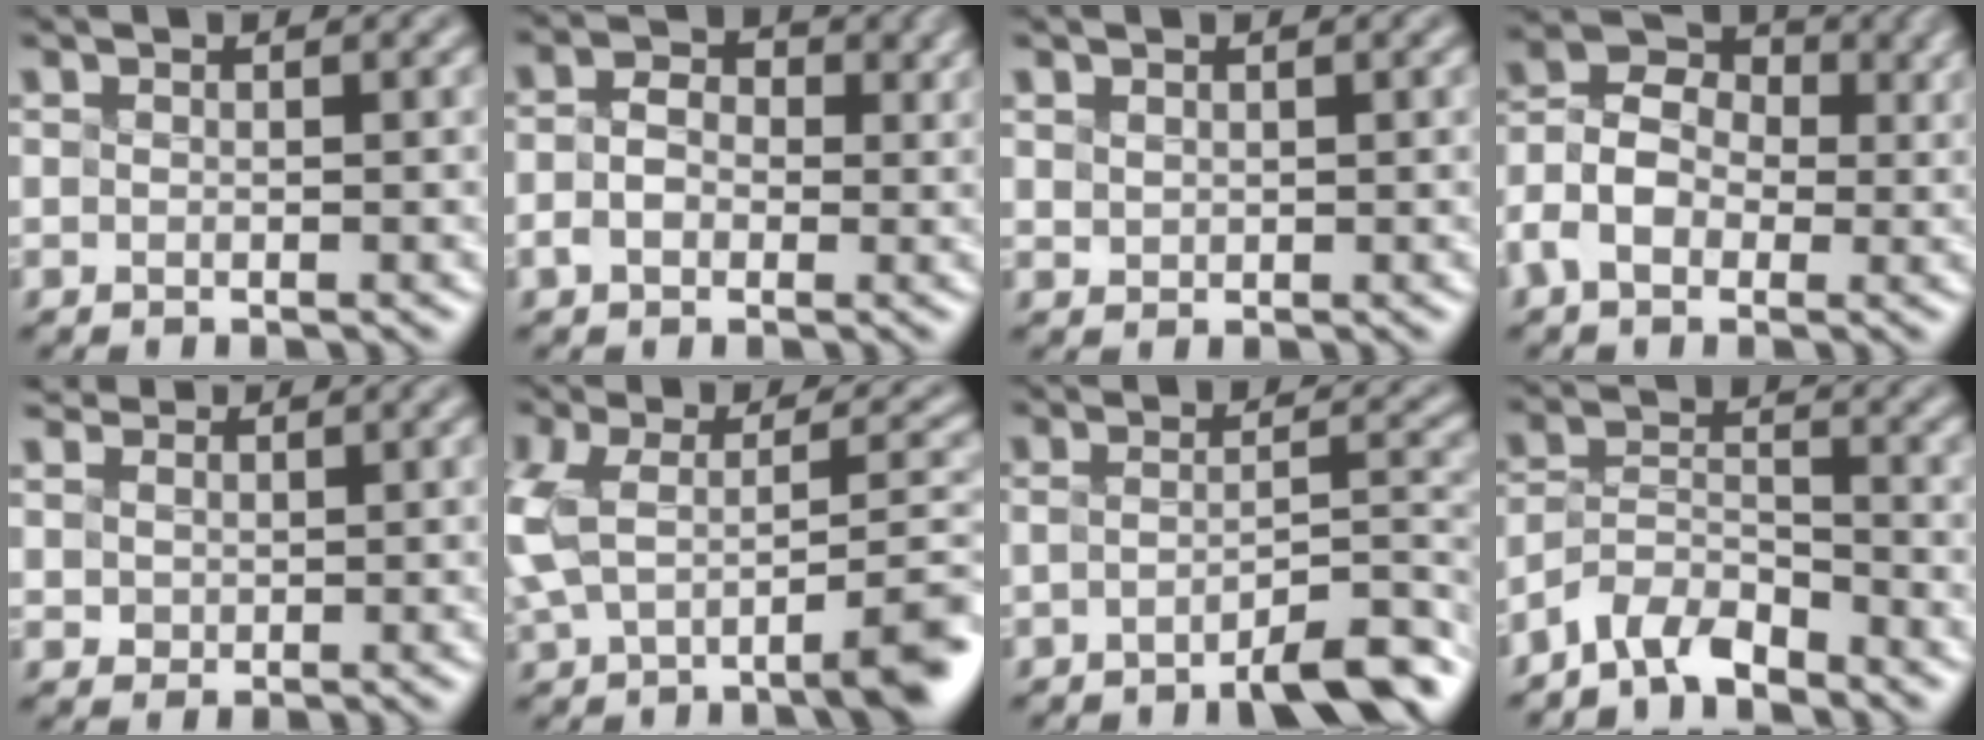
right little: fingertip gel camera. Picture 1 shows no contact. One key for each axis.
{"total": 1.7, "fx": -1.6, "fy": 0.5, "fz": -0.3, "tx": -0.021, "ty": -0.012, "tz": -0.005}
{"total": 1.5, "fx": 0.0, "fy": -0.8, "fz": -1.3, "tx": 0.000, "ty": -0.007, "tz": 0.033}
{"total": 3.8, "fx": -2.6, "fy": 2.4, "fz": 1.5, "tx": -0.055, "ty": -0.003, "tz": -0.026}
{"total": 1.5, "fx": 0.8, "fy": 0.2, "fz": -1.3, "tx": -0.010, "ty": -0.006, "tz": 0.057}
{"total": 6.6, "fx": -3.4, "fy": 1.4, "fz": 5.4, "tx": -0.120, "ty": -0.013, "tz": -0.034}
{"total": 4.8, "fx": -4.3, "fy": -0.3, "fz": 2.2, "tx": -0.037, "ty": -0.004, "tz": -0.042}
{"total": 5.0, "fx": -5.0, "fy": -0.2, "fz": -0.4, "tx": -0.013, "ty": -0.008, "tz": -0.069}